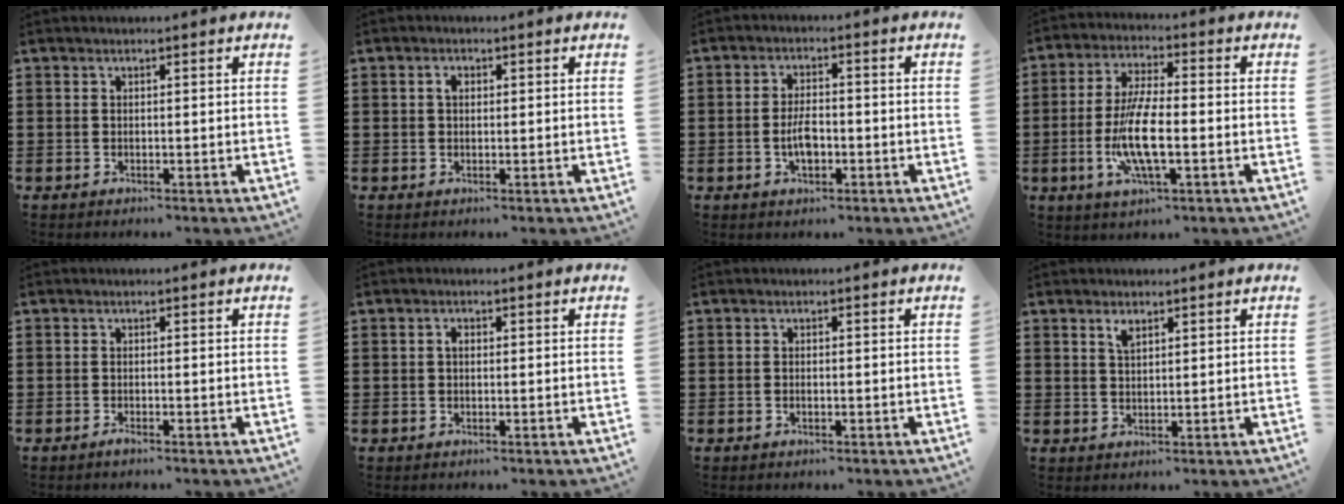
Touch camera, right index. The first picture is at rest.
{"total": 1.5, "force": [0.3, 1.0, 1.1], "torque": [-0.024, 0.009, 0.005]}
{"total": 4.3, "force": [-1.1, 1.9, 3.8], "torque": [-0.075, 0.001, -0.020]}
{"total": 9.4, "force": [-2.3, 2.7, 8.7], "torque": [-0.190, -0.013, -0.048]}
{"total": 0.8, "force": [-0.7, 0.0, 0.5], "torque": [-0.010, -0.005, -0.012]}
{"total": 1.1, "force": [0.0, 0.6, 0.9], "torque": [-0.019, 0.004, -0.001]}
{"total": 0.6, "force": [-0.3, 0.2, 0.4], "torque": [-0.010, -0.003, -0.004]}
{"total": 1.9, "force": [1.2, 0.8, 1.3], "torque": [-0.029, 0.002, 0.022]}